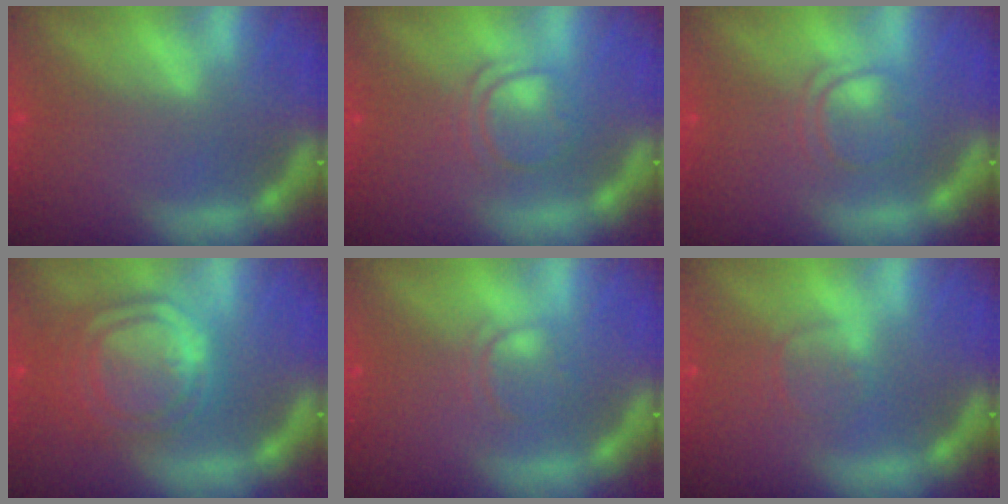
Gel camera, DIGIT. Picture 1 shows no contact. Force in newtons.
{"total": 3.5}
{"total": 3.0}
{"total": 9.5}
{"total": 2.0}
{"total": 1.9}